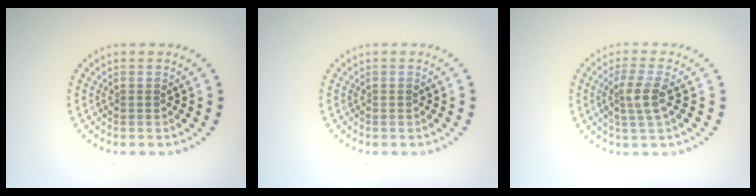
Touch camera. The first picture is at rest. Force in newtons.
{"total": 0.0}
{"total": 2.6, "press": 2.3, "slide": 1.2}